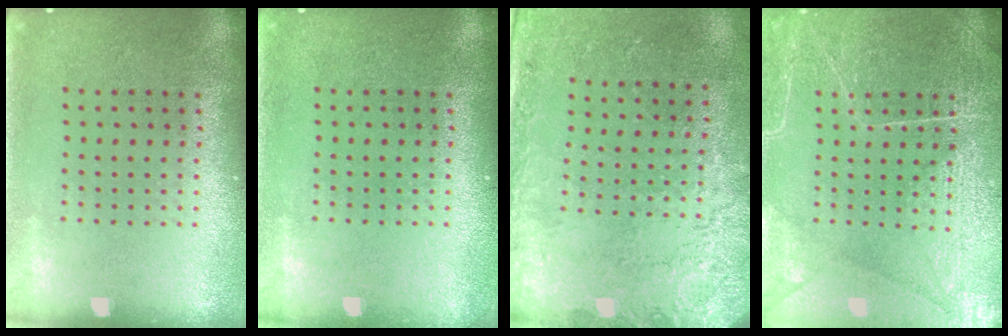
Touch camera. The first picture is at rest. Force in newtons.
{"total": 0.5, "press": 0.5, "slide": 0.1}
{"total": 2.6, "press": 2.3, "slide": 1.1}
{"total": 5.9, "press": 5.9, "slide": 0.7}